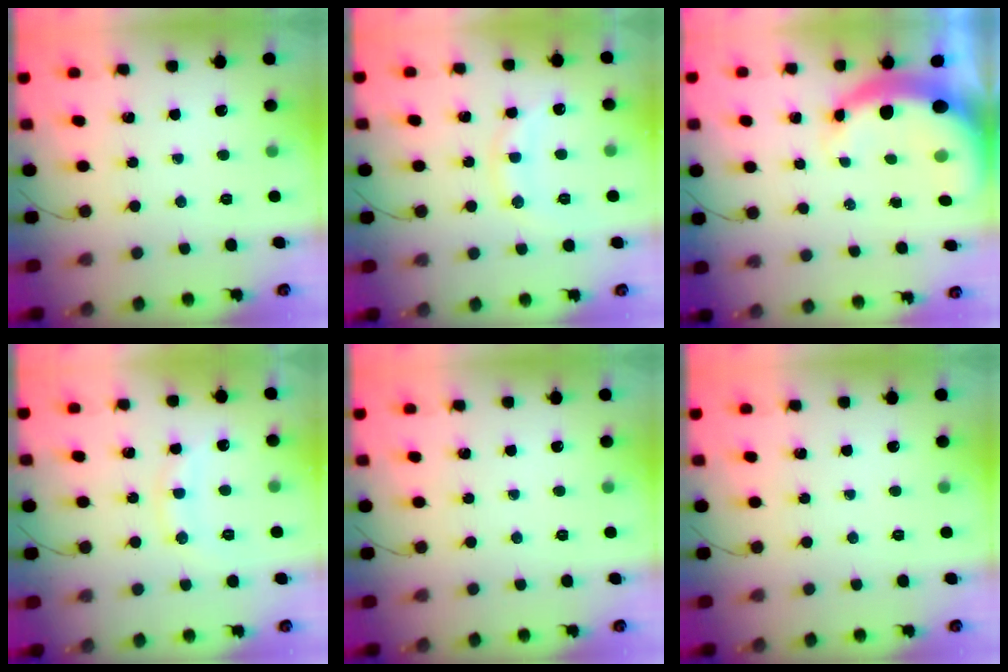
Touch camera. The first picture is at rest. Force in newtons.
{"total": 10.6, "press": 10.6, "slide": 0.9}
{"total": 7.1, "press": 6.9, "slide": 1.7}
{"total": 9.3, "press": 9.2, "slide": 1.0}
{"total": 0.0}
{"total": 0.0}